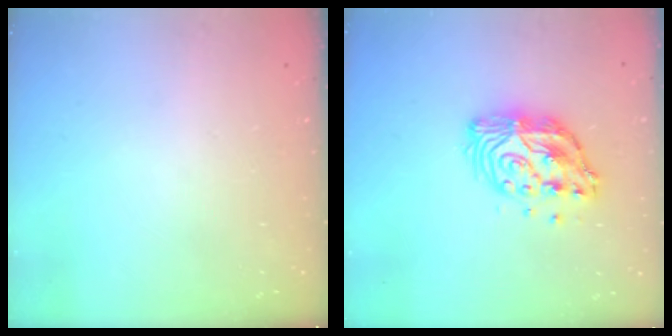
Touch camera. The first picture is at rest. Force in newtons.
{"total": 12.6, "press": 12.6, "slide": 1.0}